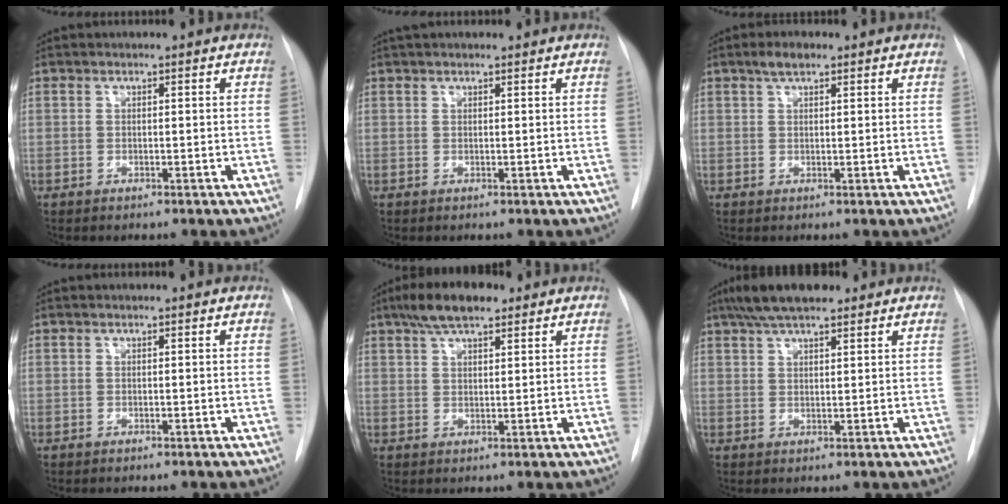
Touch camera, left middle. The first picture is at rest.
{"total": 2.9, "force": [2.5, 0.8, 1.2], "torque": [-0.016, 0.032, 0.040]}
{"total": 2.4, "force": [1.6, 0.9, 1.5], "torque": [-0.031, 0.007, 0.029]}
{"total": 0.0}
{"total": 7.1, "force": [4.9, 2.2, 4.6], "torque": [-0.089, 0.018, 0.085]}
{"total": 8.3, "force": [6.3, 2.2, 4.9], "torque": [-0.088, 0.025, 0.107]}